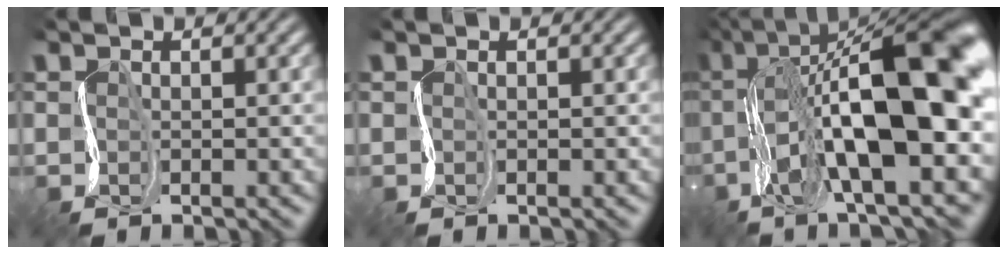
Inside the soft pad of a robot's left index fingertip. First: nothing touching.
{"total": 0.0}
{"total": 17.9, "force": [-0.3, 6.8, 16.6], "torque": [-0.261, 0.021, -0.010]}